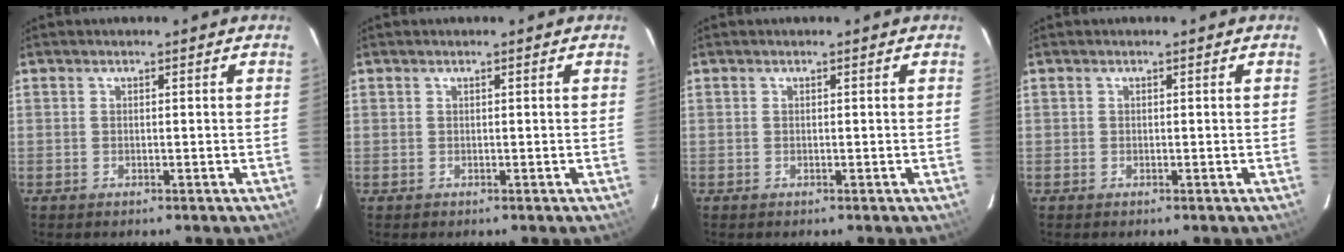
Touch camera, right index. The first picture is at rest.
{"total": 0.0}
{"total": 0.0}
{"total": 0.0}